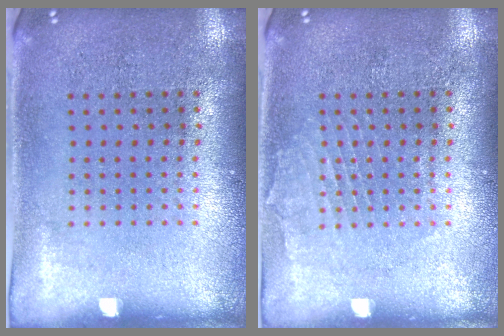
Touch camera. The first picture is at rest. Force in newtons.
{"total": 1.2, "press": 1.1, "slide": 0.1}